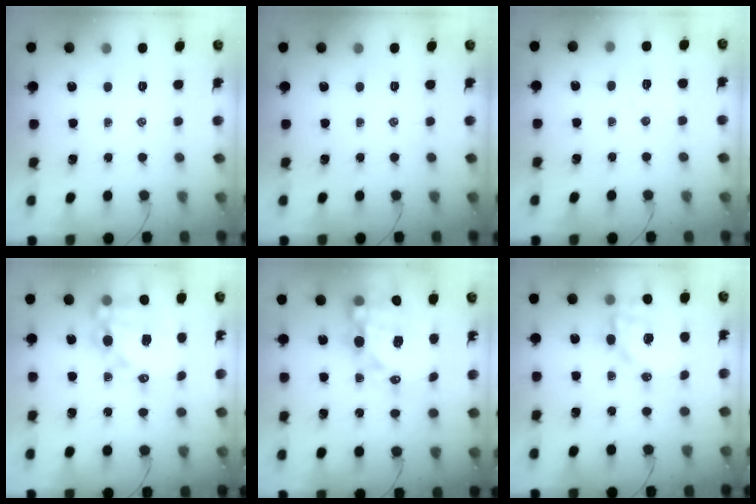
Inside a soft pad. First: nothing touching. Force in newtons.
{"total": 0.0}
{"total": 3.0, "press": 2.8, "slide": 0.8}
{"total": 16.7, "press": 16.2, "slide": 3.7}
{"total": 18.6, "press": 18.0, "slide": 4.4}
{"total": 14.1, "press": 13.8, "slide": 3.3}